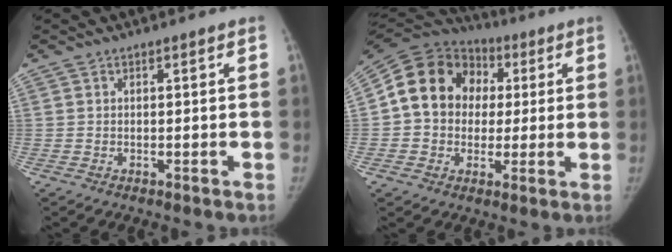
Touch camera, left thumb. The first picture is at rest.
{"total": 16.5, "force": [1.9, 14.0, 8.6], "torque": [-0.135, 0.032, 0.027]}